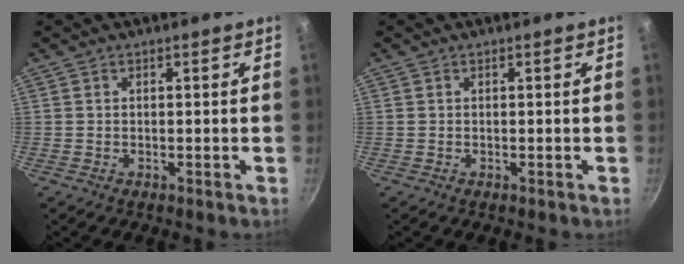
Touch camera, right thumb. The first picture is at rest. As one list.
[{"total": 0.0}]